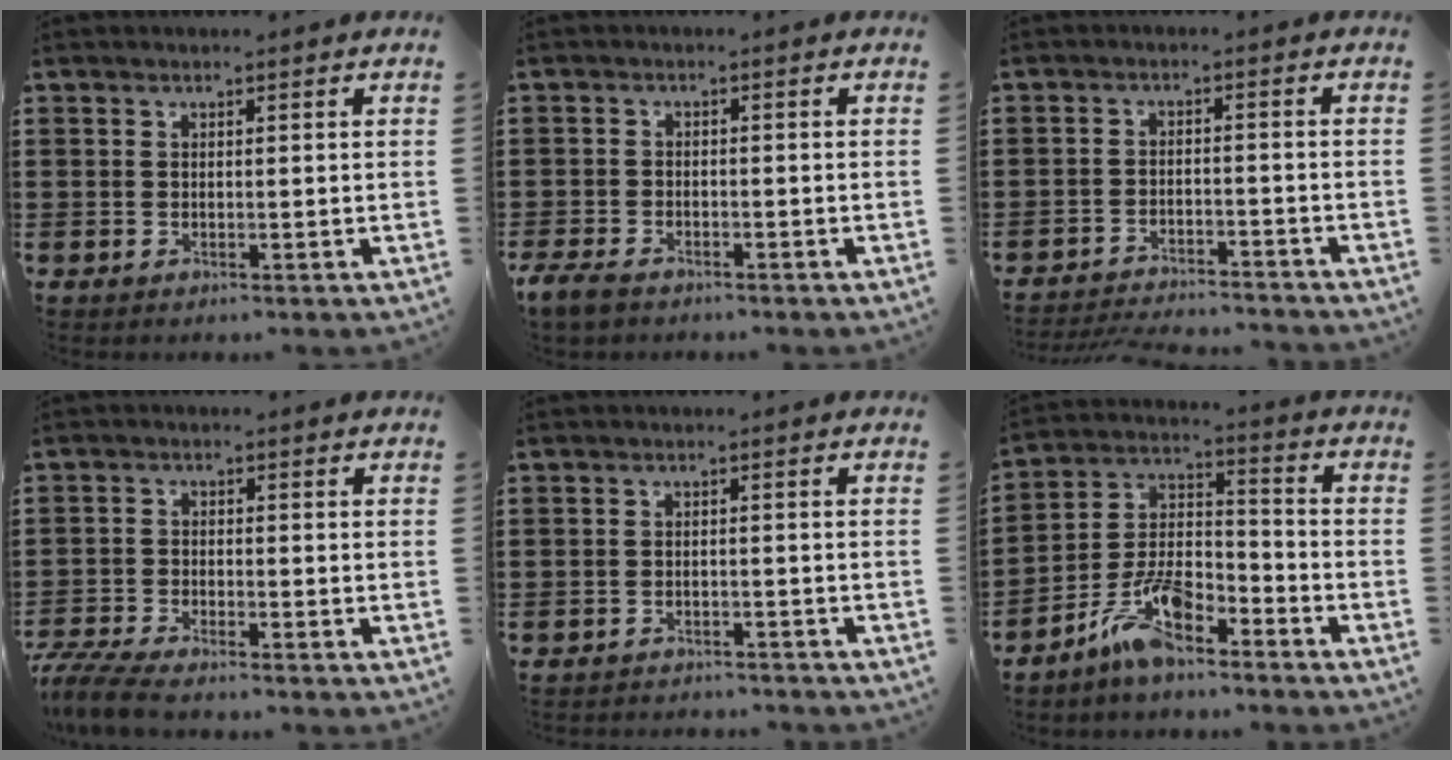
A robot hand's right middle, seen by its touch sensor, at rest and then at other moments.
{"total": 2.5, "force": [-2.0, 0.9, 1.1], "torque": [-0.043, -0.003, -0.047]}
{"total": 3.2, "force": [-3.2, 0.1, 0.2], "torque": [-0.008, 0.002, -0.069]}
{"total": 4.6, "force": [-4.3, 0.2, 1.6], "torque": [-0.054, -0.016, -0.092]}
{"total": 1.9, "force": [-1.9, 0.1, 0.0], "torque": [-0.005, 0.000, -0.041]}
{"total": 11.0, "force": [-8.3, 3.3, 6.5], "torque": [-0.139, 0.015, -0.159]}